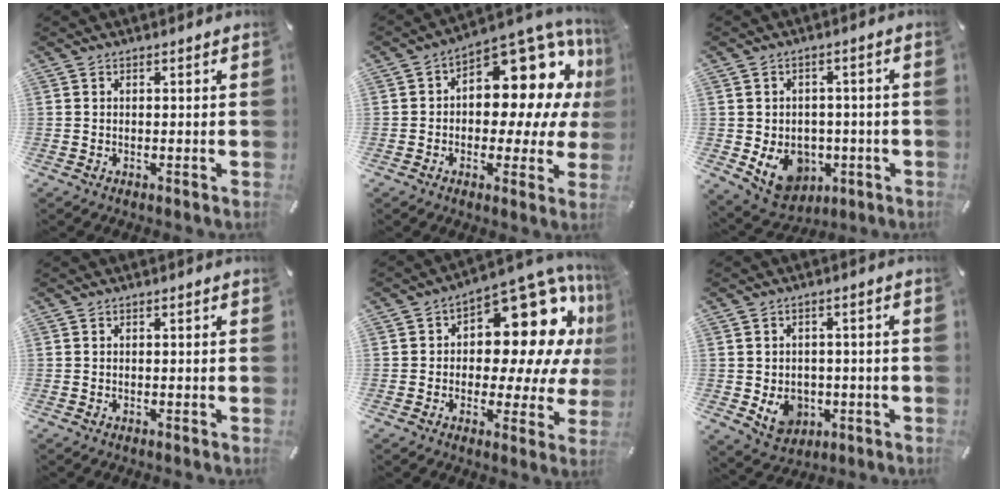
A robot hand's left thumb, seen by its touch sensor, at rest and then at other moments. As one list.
[{"total": 15.5, "force": [6.5, 9.1, 10.7], "torque": [-0.138, -0.062, 0.105]}, {"total": 9.8, "force": [-2.8, 8.1, 4.8], "torque": [-0.075, 0.008, -0.045]}, {"total": 0.0}, {"total": 19.7, "force": [7.5, 11.1, 14.4], "torque": [-0.184, -0.064, 0.129]}, {"total": 6.9, "force": [-1.5, 6.0, 3.0], "torque": [-0.042, 0.005, -0.023]}]